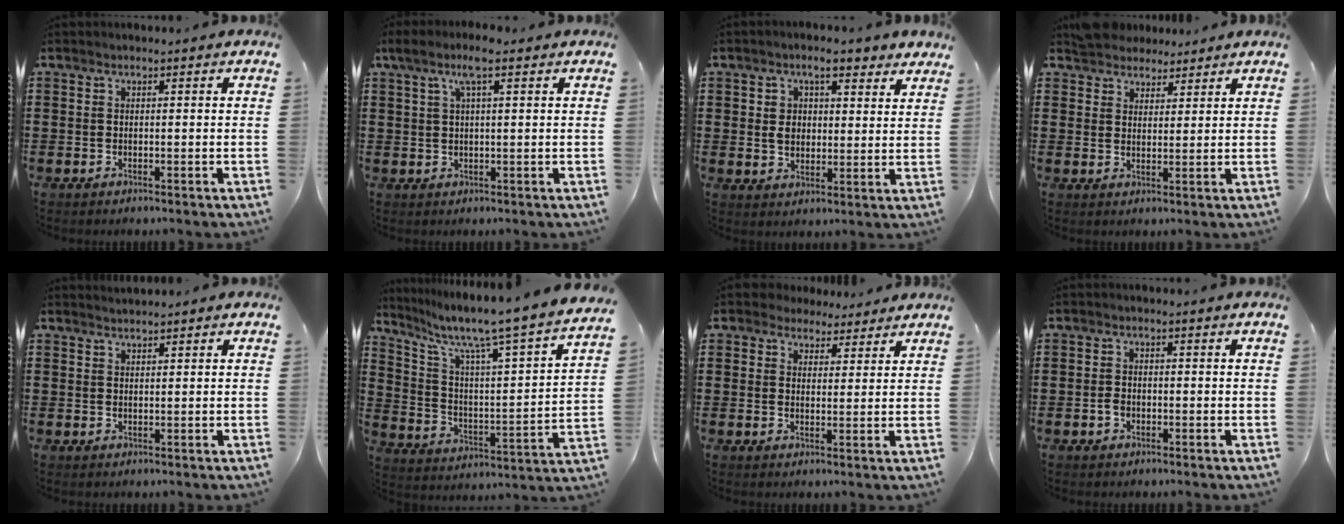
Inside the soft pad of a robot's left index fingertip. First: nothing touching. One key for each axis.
{"total": 4.5, "fx": 2.3, "fy": 0.8, "fz": 3.8, "tx": -0.080, "ty": 0.007, "tz": 0.038}
{"total": 5.4, "fx": 3.1, "fy": 3.1, "fz": 3.1, "tx": -0.065, "ty": 0.004, "tz": 0.053}
{"total": 4.3, "fx": 3.9, "fy": 1.9, "fz": 0.0, "tx": -0.019, "ty": 0.003, "tz": 0.077}
{"total": 1.2, "fx": 1.1, "fy": 0.3, "fz": -0.1, "tx": 0.000, "ty": 0.002, "tz": 0.023}
{"total": 8.1, "fx": 6.6, "fy": -0.1, "fz": 4.7, "tx": -0.119, "ty": -0.055, "tz": 0.098}
{"total": 3.1, "fx": 2.7, "fy": 1.5, "fz": 0.0, "tx": -0.015, "ty": 0.003, "tz": 0.052}
{"total": 1.4, "fx": -0.5, "fy": 1.0, "fz": 0.9, "tx": -0.027, "ty": -0.001, "tz": -0.012}